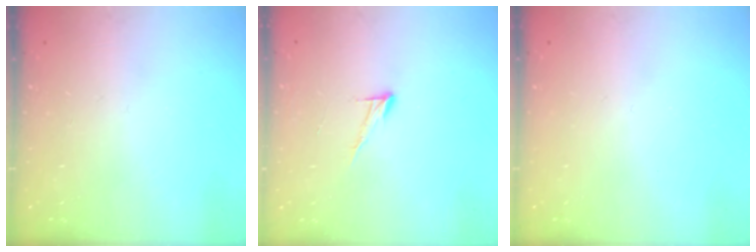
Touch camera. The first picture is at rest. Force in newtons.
{"total": 5.9, "press": 5.9, "slide": 0.3}
{"total": 0.0}